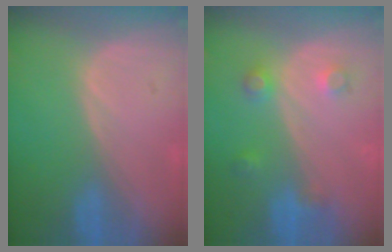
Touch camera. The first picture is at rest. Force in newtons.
{"total": 3.7, "press": 3.4, "slide": 1.4}